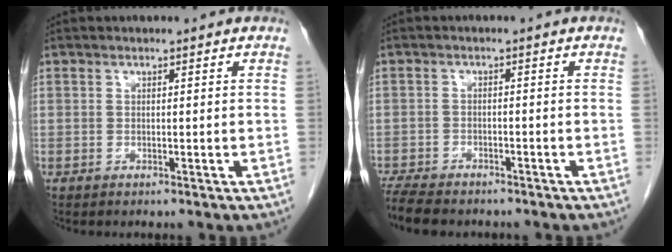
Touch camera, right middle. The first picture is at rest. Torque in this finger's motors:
{"motor_torque": [0.92, -0.79, 0.17, 0.06]}